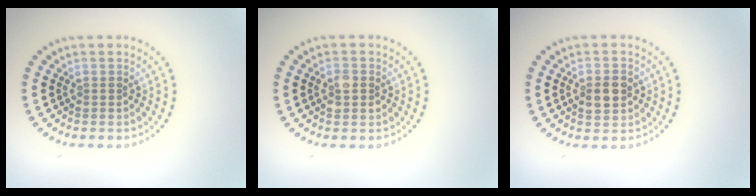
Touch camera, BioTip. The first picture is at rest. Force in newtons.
{"total": 2.1, "press": 2.1, "slide": 0.0}
{"total": 2.9, "press": 2.9, "slide": 0.1}